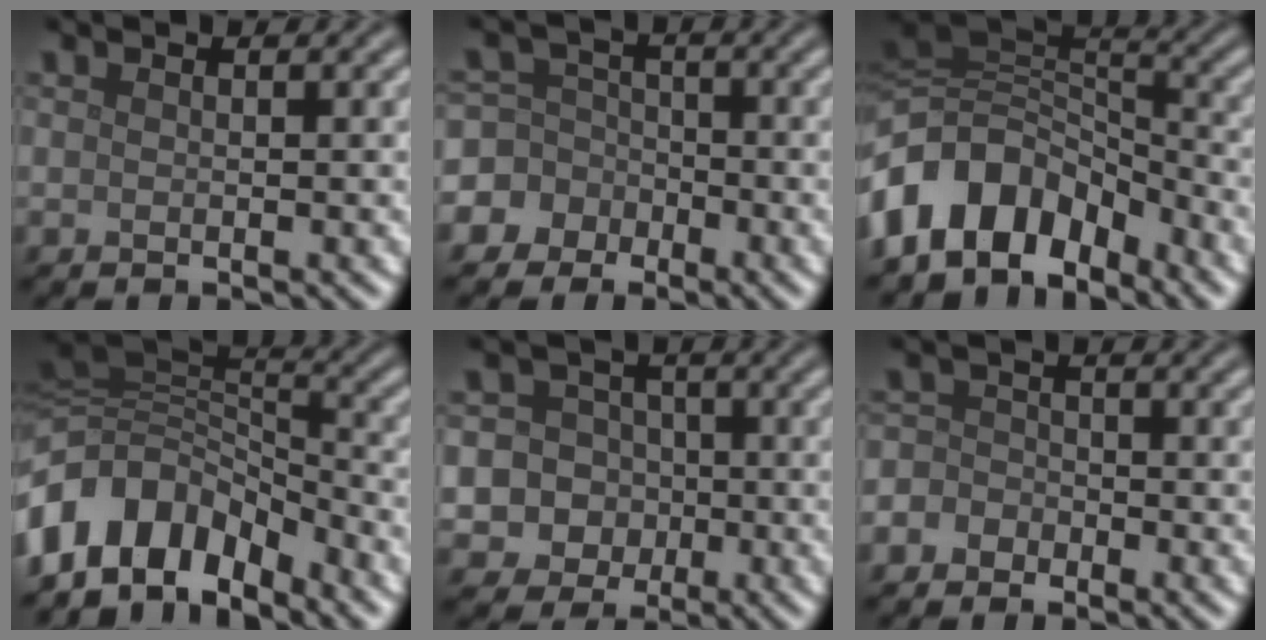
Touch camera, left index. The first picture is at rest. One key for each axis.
{"total": 6.7, "fx": -2.5, "fy": 6.1, "fz": 0.6, "tx": -0.004, "ty": 0.018, "tz": -0.078}
{"total": 10.1, "fx": -5.3, "fy": 6.7, "fz": 5.4, "tx": -0.097, "ty": 0.008, "tz": -0.108}
{"total": 9.8, "fx": -5.7, "fy": 6.3, "fz": 5.0, "tx": -0.091, "ty": 0.005, "tz": -0.111}
{"total": 9.2, "fx": -1.8, "fy": 8.7, "fz": 2.2, "tx": -0.042, "ty": 0.005, "tz": -0.059}
{"total": 2.8, "fx": -1.4, "fy": 2.3, "fz": 0.4, "tx": 0.020, "ty": 0.010, "tz": -0.040}